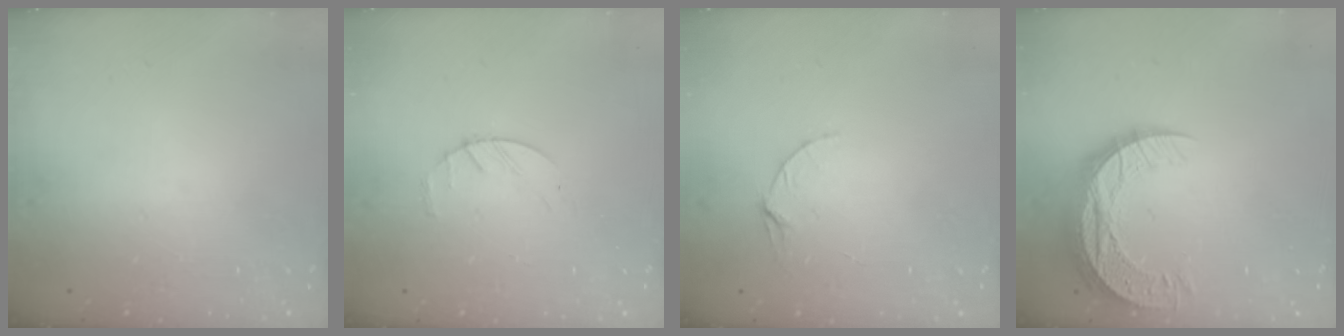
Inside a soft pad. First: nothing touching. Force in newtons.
{"total": 2.4, "press": 2.3, "slide": 0.3}
{"total": 3.7, "press": 3.7, "slide": 0.4}
{"total": 12.7, "press": 12.7, "slide": 0.9}